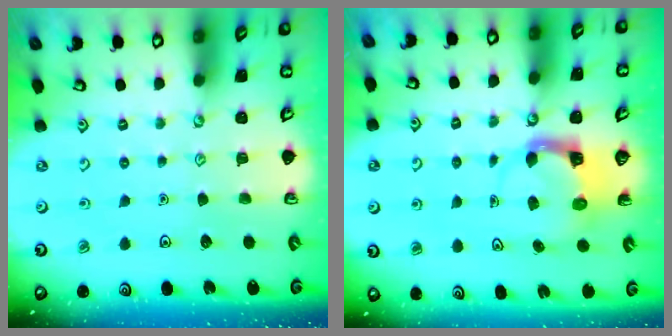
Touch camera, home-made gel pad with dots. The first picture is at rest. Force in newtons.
{"total": 3.8, "press": 3.8, "slide": 0.3}